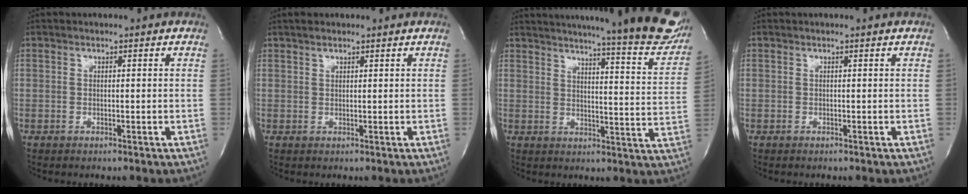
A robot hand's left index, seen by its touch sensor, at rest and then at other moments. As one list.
[{"total": 1.5, "force": [1.2, 0.5, 0.7], "torque": [-0.016, 0.001, 0.021]}, {"total": 26.3, "force": [22.7, 2.6, 13.0], "torque": [-0.186, -0.068, 0.265]}, {"total": 0.0}]